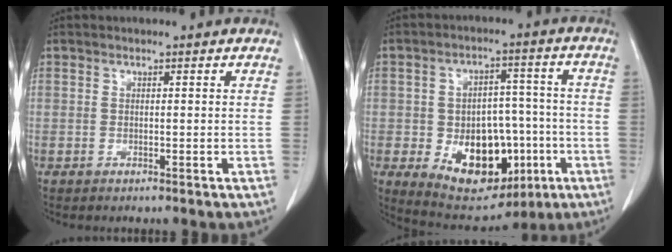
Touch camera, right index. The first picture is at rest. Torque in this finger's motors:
{"motor_torque": [1.26, 0.27, 0.68, 0.07]}